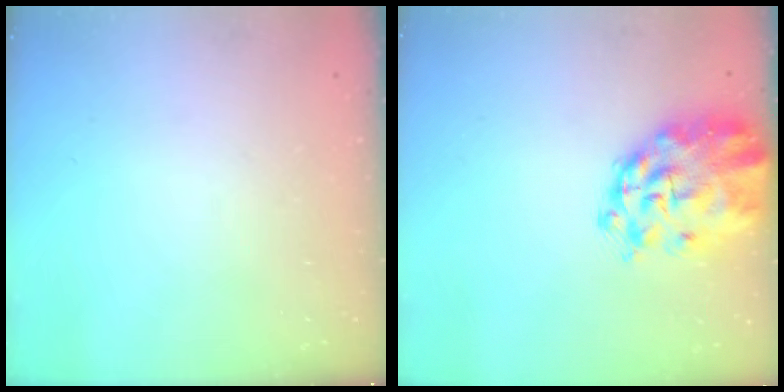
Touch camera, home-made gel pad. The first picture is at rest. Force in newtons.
{"total": 8.3, "press": 7.8, "slide": 2.7}